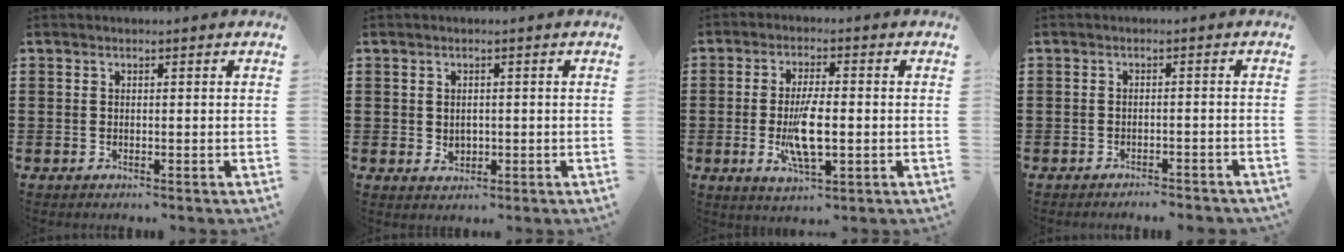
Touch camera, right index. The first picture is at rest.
{"total": 1.6, "force": [0.1, 1.3, 0.9], "torque": [-0.021, 0.007, 0.001]}
{"total": 8.1, "force": [-1.3, 2.7, 7.6], "torque": [-0.155, -0.010, -0.025]}
{"total": 1.6, "force": [-1.6, 0.0, 0.3], "torque": [-0.009, 0.002, -0.034]}